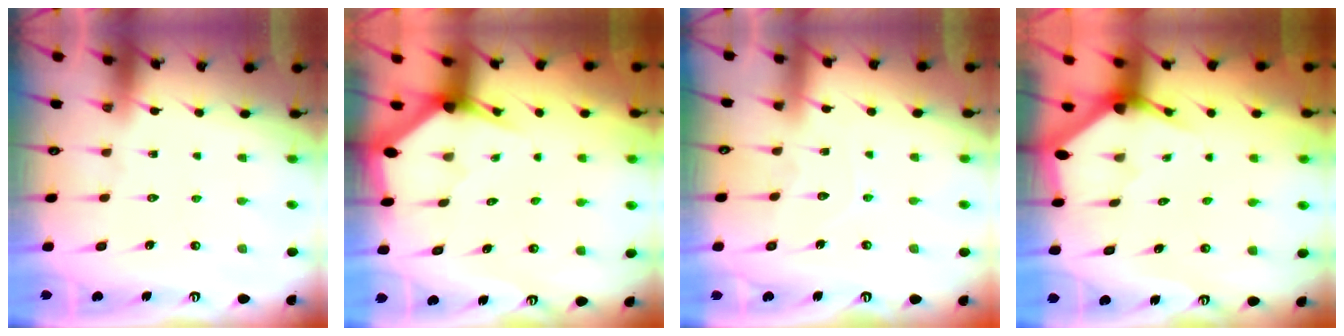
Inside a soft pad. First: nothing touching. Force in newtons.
{"total": 3.0, "press": 3.0, "slide": 0.1}
{"total": 4.2, "press": 4.2, "slide": 0.1}
{"total": 2.9, "press": 2.9, "slide": 0.2}